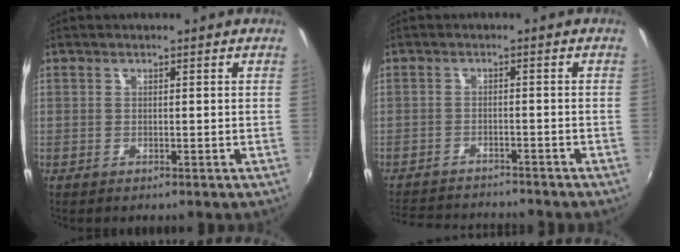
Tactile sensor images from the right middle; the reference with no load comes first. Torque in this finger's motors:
{"motor_torque": [0.34, -0.47, 0.06, 0.03]}